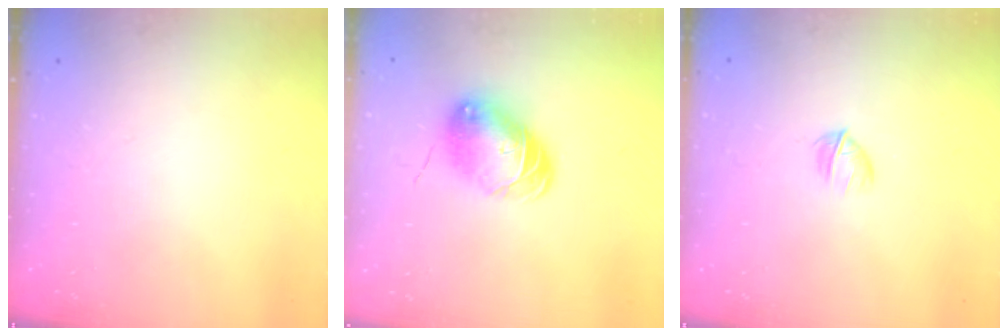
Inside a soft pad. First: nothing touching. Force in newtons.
{"total": 8.5, "press": 8.5, "slide": 0.4}
{"total": 3.3, "press": 3.2, "slide": 1.0}